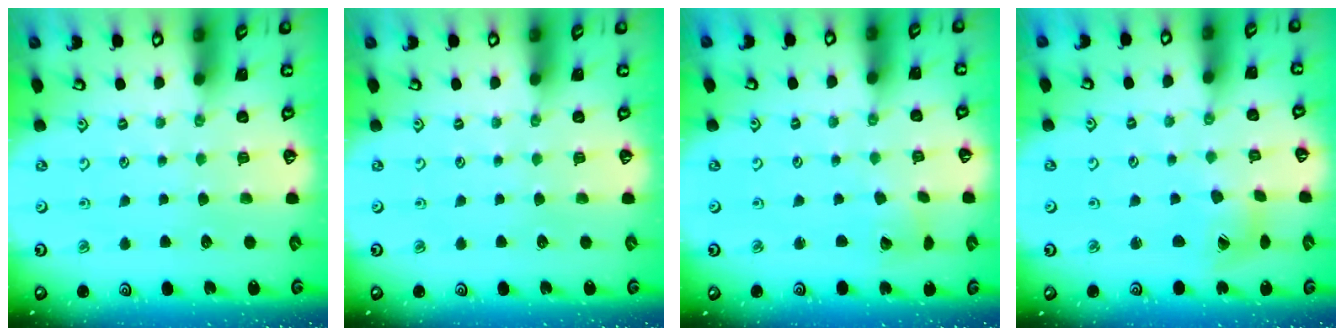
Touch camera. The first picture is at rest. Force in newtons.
{"total": 0.0}
{"total": 2.5, "press": 2.5, "slide": 0.4}
{"total": 5.3, "press": 5.2, "slide": 0.6}